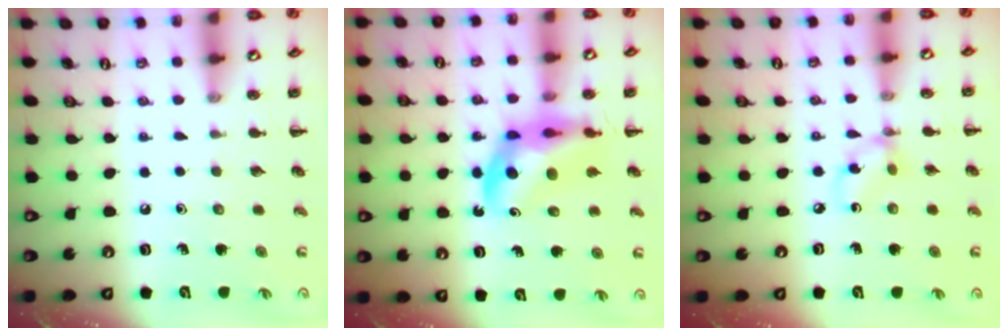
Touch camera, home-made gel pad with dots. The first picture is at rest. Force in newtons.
{"total": 12.1, "press": 11.5, "slide": 3.6}
{"total": 4.8, "press": 4.7, "slide": 0.5}